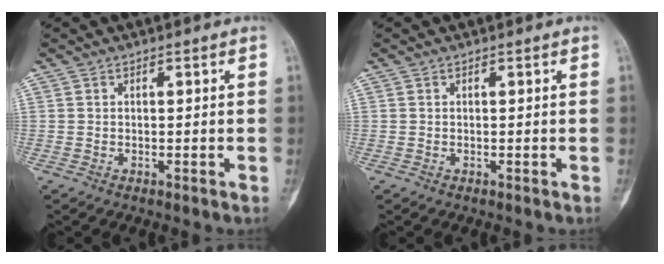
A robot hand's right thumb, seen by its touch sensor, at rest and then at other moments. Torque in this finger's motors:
{"motor_torque": [0.00, 0.00, 0.02, 0.01, 0.00]}